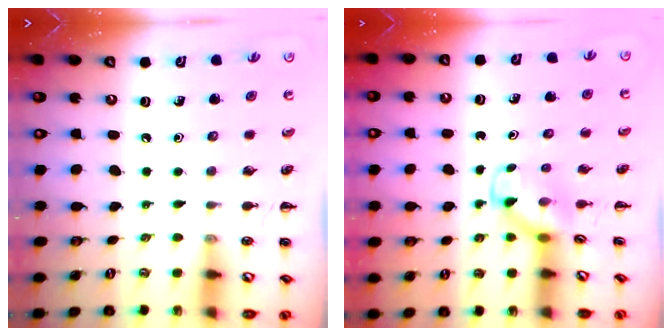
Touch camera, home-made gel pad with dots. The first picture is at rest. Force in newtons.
{"total": 3.3, "press": 3.0, "slide": 1.2}